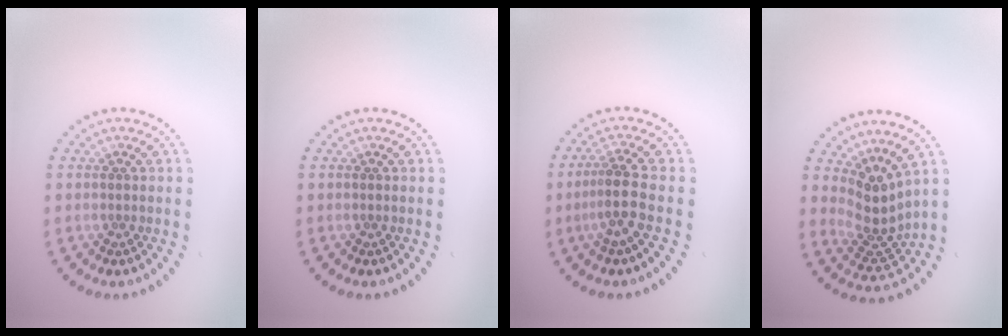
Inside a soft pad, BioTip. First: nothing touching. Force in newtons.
{"total": 0.0}
{"total": 2.8, "press": 2.2, "slide": 1.7}
{"total": 3.6, "press": 2.6, "slide": 2.5}